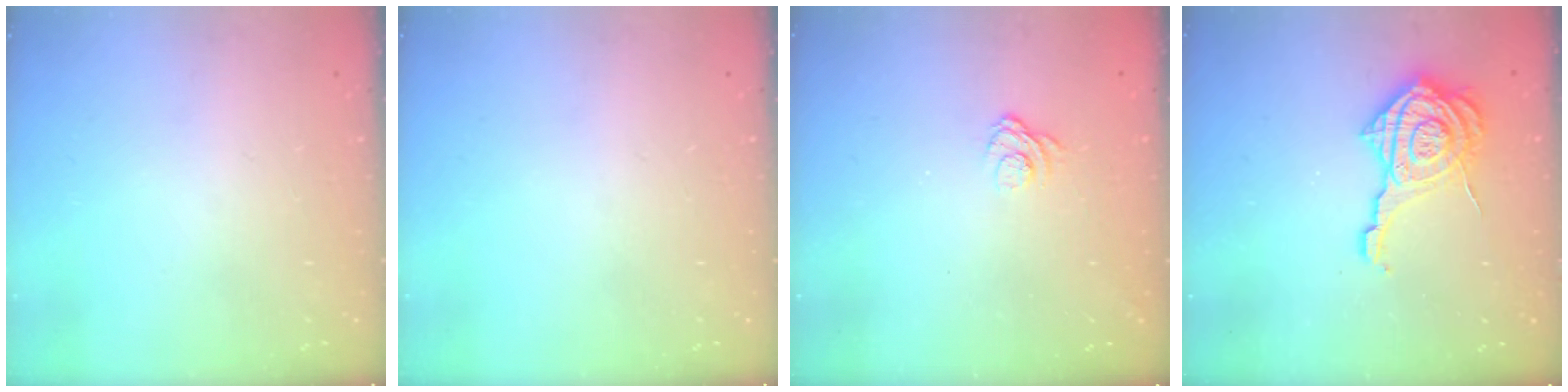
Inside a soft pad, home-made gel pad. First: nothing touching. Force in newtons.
{"total": 0.0}
{"total": 5.1, "press": 4.9, "slide": 1.3}
{"total": 13.9, "press": 13.8, "slide": 1.7}